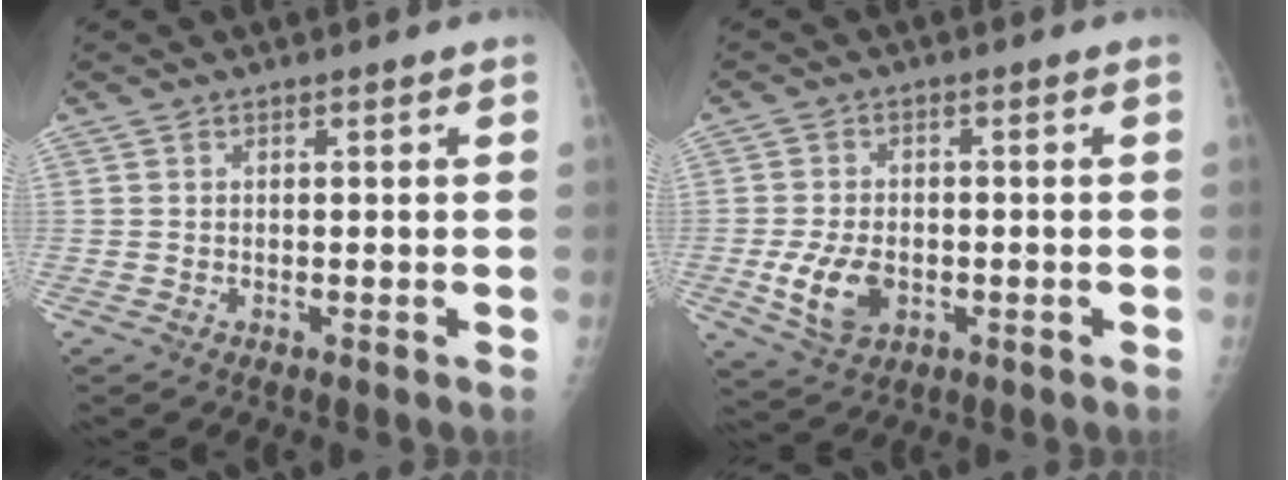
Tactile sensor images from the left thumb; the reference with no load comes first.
{"total": 7.9, "force": [-1.8, 5.2, 5.6], "torque": [-0.101, 0.000, -0.025]}